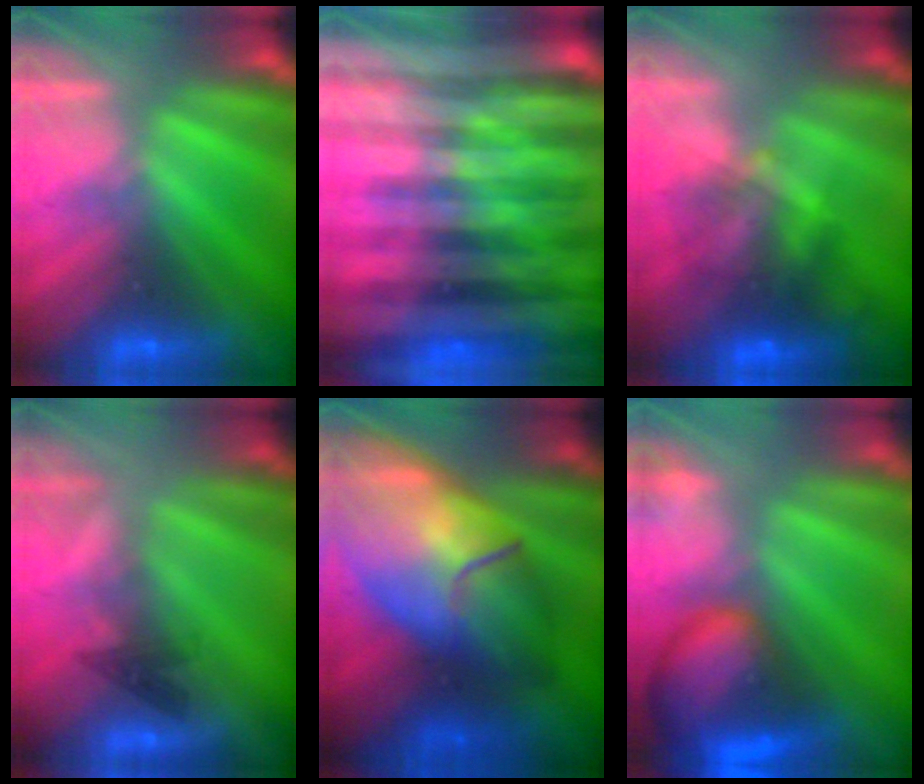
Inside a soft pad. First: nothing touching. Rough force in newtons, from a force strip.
{"total": 8.7}
{"total": 7.7}
{"total": 2.2}
{"total": 8.5}
{"total": 8.0}